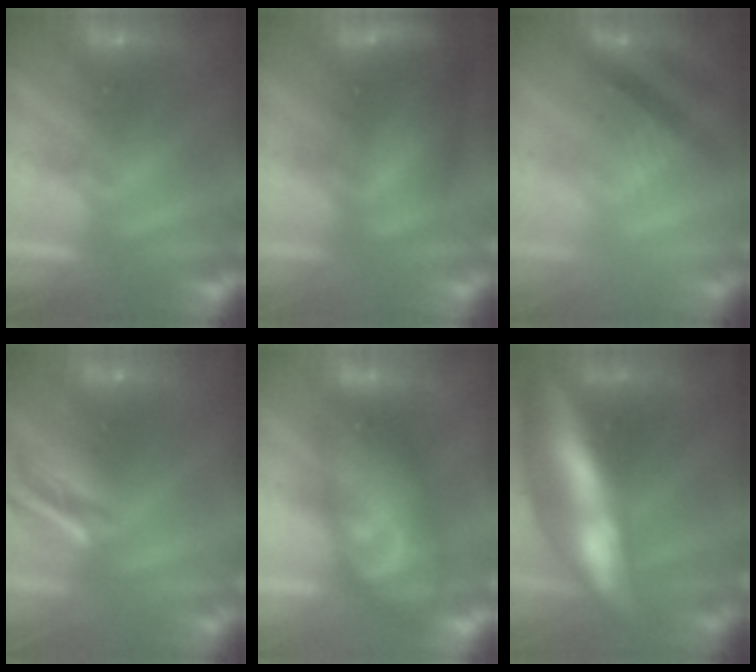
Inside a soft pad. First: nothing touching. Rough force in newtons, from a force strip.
{"total": 8.9}
{"total": 2.2}
{"total": 6.4}
{"total": 3.8}
{"total": 13.7}